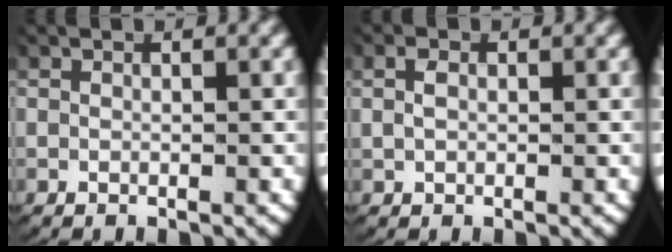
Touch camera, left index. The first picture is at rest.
{"total": 1.0, "force": [0.2, 0.7, 0.7], "torque": [-0.026, -0.006, 0.009]}